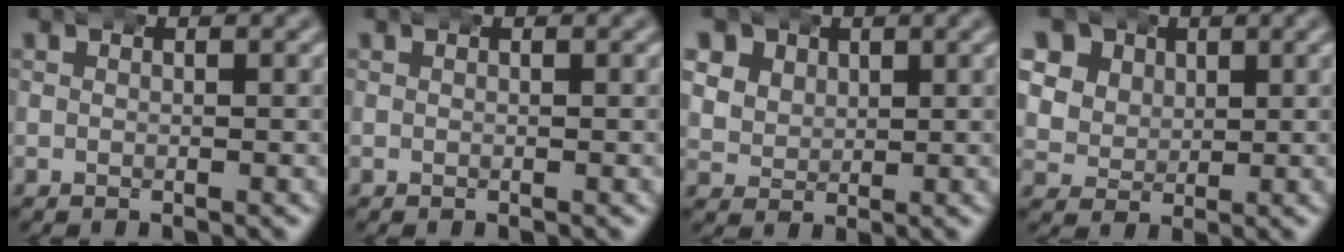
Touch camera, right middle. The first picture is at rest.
{"total": 0.0}
{"total": 7.2, "force": [1.6, 6.5, 2.8], "torque": [-0.081, -0.018, 0.026]}
{"total": 10.2, "force": [2.4, 9.0, 4.1], "torque": [-0.115, -0.015, 0.032]}